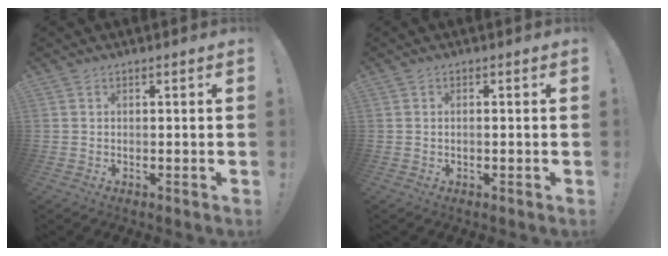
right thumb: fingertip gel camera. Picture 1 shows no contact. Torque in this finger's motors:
{"motor_torque": [0.05, -0.39, 0.06, 0.24, -0.02]}